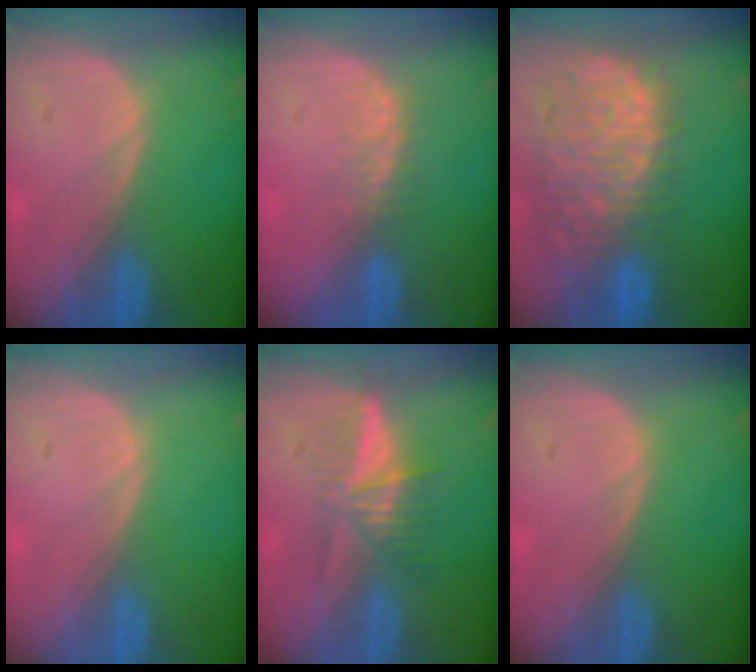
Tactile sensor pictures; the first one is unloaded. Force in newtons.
{"total": 2.8, "press": 2.4, "slide": 1.5}
{"total": 13.3, "press": 11.0, "slide": 7.4}
{"total": 0.0}
{"total": 5.2, "press": 5.1, "slide": 1.0}
{"total": 0.0}